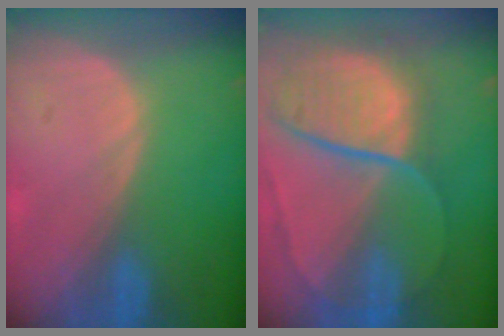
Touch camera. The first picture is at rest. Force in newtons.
{"total": 10.9, "press": 9.0, "slide": 6.1}